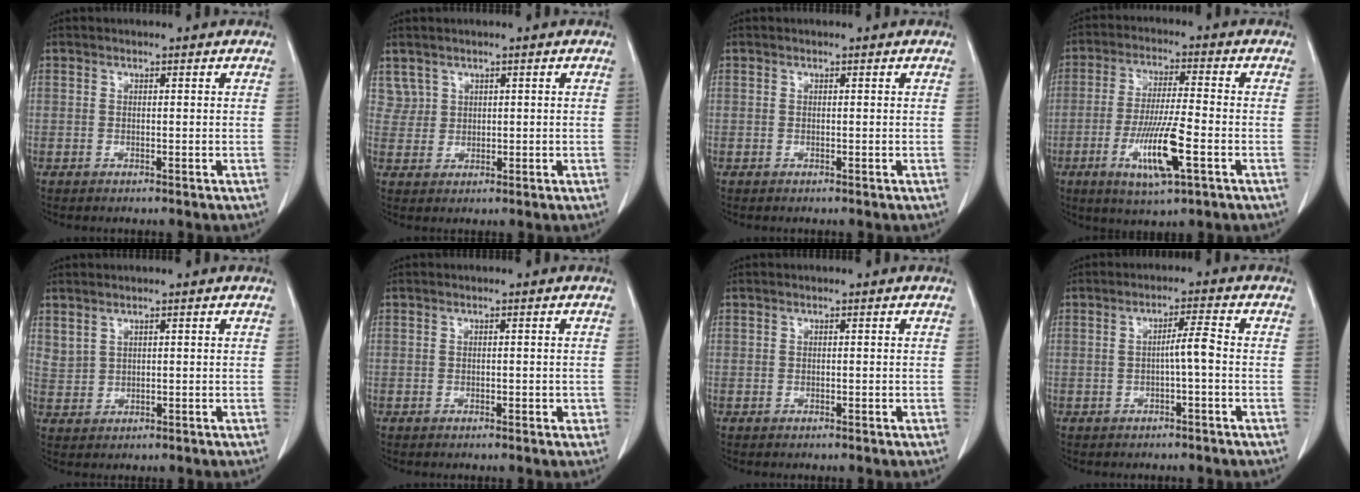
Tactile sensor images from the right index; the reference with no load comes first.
{"total": 2.3, "force": [1.5, 1.8, -0.1], "torque": [0.009, 0.008, 0.028]}
{"total": 0.0}
{"total": 10.7, "force": [-3.8, 0.9, 9.9], "torque": [-0.188, -0.017, -0.067]}
{"total": 2.0, "force": [1.7, 0.9, 0.5], "torque": [-0.010, -0.002, 0.041]}
{"total": 1.5, "force": [-0.5, 0.7, 1.2], "torque": [-0.015, 0.002, -0.003]}
{"total": 0.0}
{"total": 3.2, "force": [-0.5, -0.1, 3.2], "torque": [-0.050, 0.004, -0.009]}